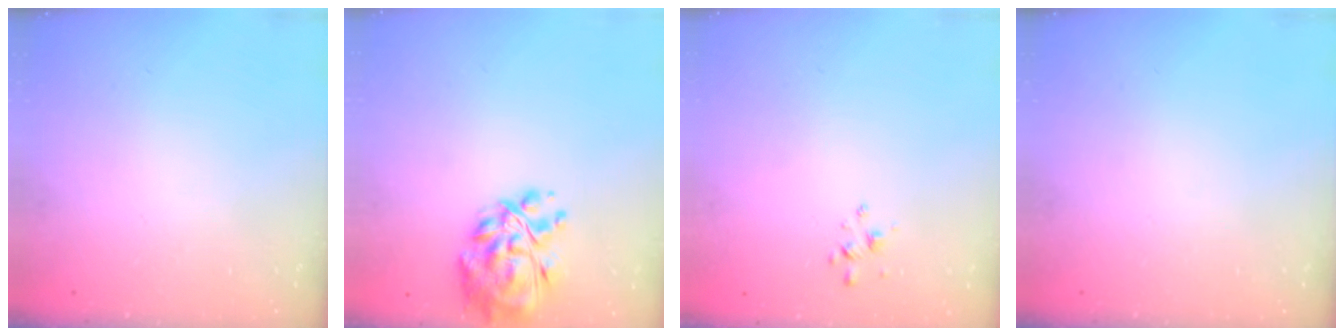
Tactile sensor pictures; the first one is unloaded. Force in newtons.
{"total": 12.6, "press": 12.0, "slide": 4.0}
{"total": 1.7, "press": 1.7, "slide": 0.3}
{"total": 0.0}